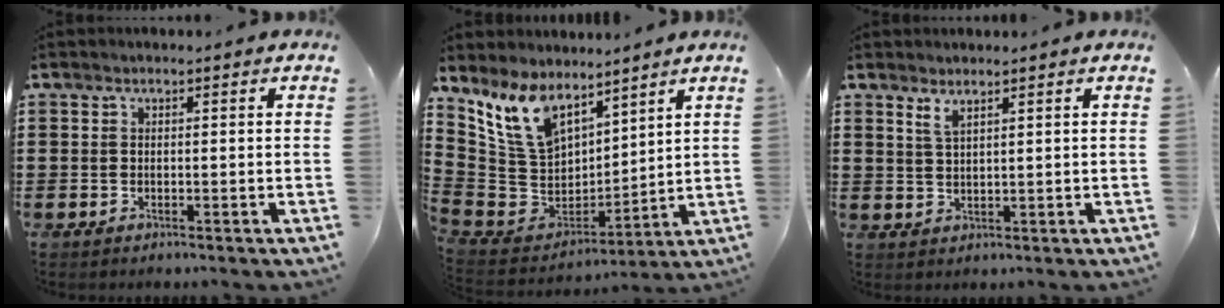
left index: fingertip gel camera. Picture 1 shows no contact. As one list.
[{"total": 10.9, "force": [7.6, 5.7, 5.3], "torque": [-0.164, -0.050, 0.143]}, {"total": 2.1, "force": [1.6, 0.4, 1.4], "torque": [-0.031, 0.002, 0.028]}]